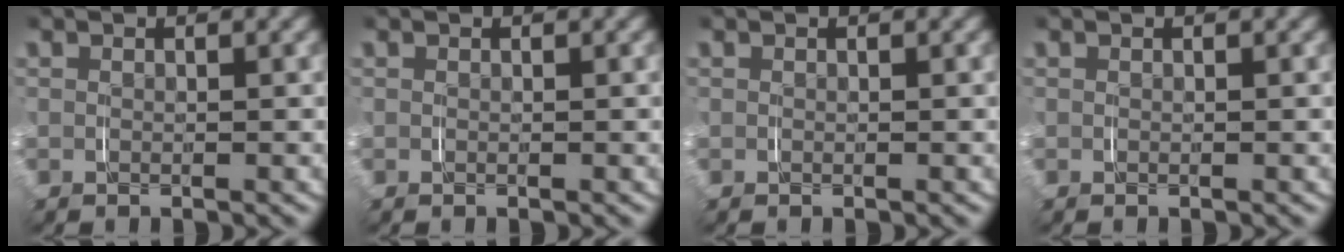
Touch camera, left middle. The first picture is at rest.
{"total": 0.0}
{"total": 0.0}
{"total": 0.0}